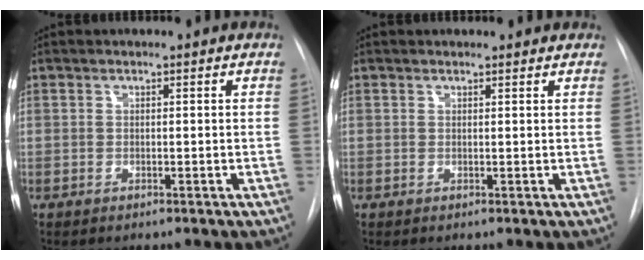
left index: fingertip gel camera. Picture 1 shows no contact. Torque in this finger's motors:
{"motor_torque": [0.09, -0.13, -0.12, 0.00]}